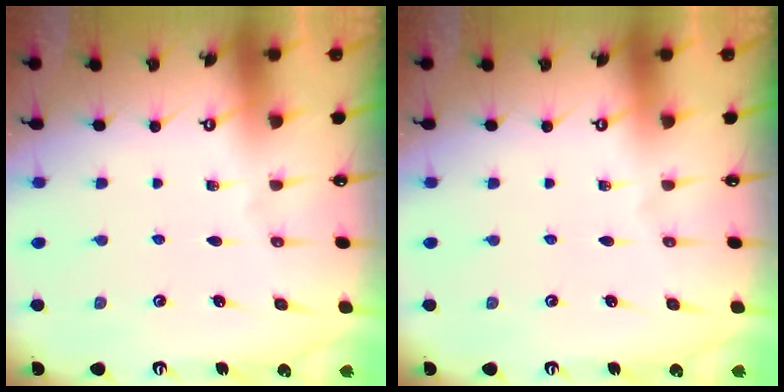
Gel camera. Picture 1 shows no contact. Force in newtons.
{"total": 0.0}